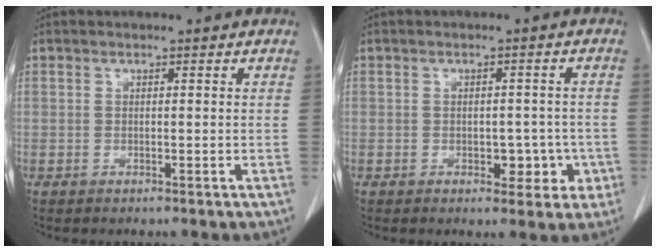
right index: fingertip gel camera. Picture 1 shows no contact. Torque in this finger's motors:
{"motor_torque": [0.07, 0.07, 0.04, 0.03]}